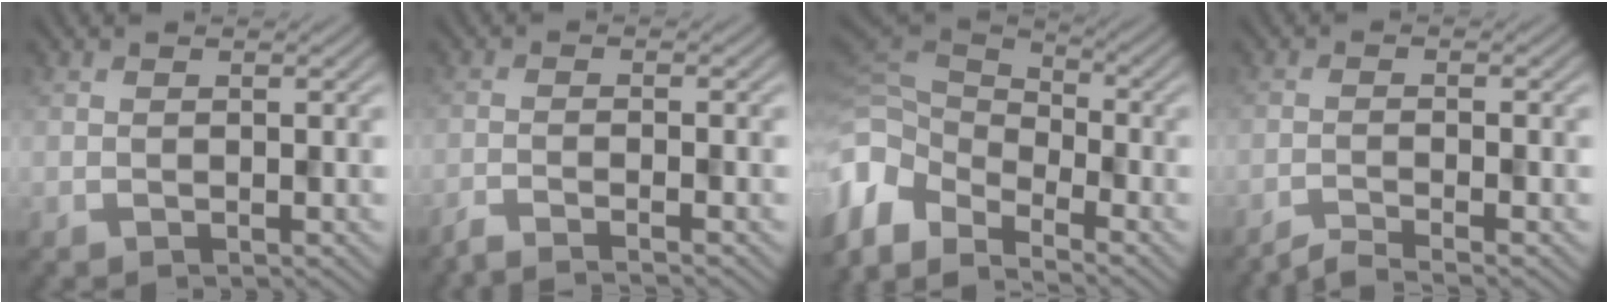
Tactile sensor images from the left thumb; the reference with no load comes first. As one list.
[{"total": 3.3, "force": [-2.6, 0.3, 2.1], "torque": [-0.025, 0.000, -0.063]}, {"total": 9.6, "force": [-4.8, 5.5, 6.2], "torque": [-0.170, -0.010, -0.083]}, {"total": 2.9, "force": [-2.4, 0.2, 1.7], "torque": [-0.015, 0.000, -0.060]}]